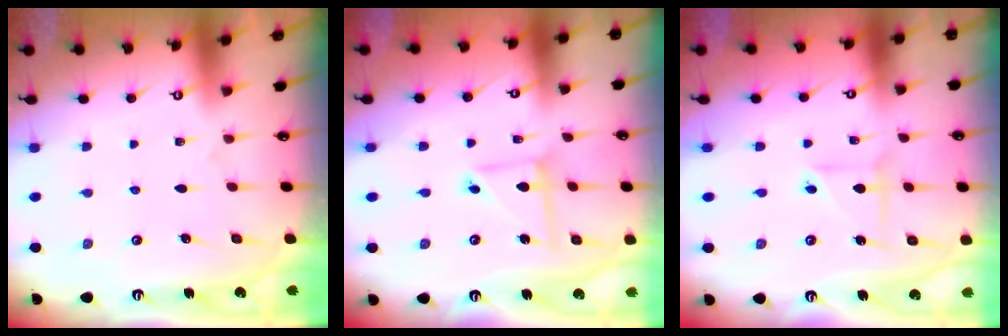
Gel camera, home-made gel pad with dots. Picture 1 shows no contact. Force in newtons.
{"total": 5.8, "press": 5.8, "slide": 0.6}
{"total": 3.3, "press": 3.0, "slide": 1.4}